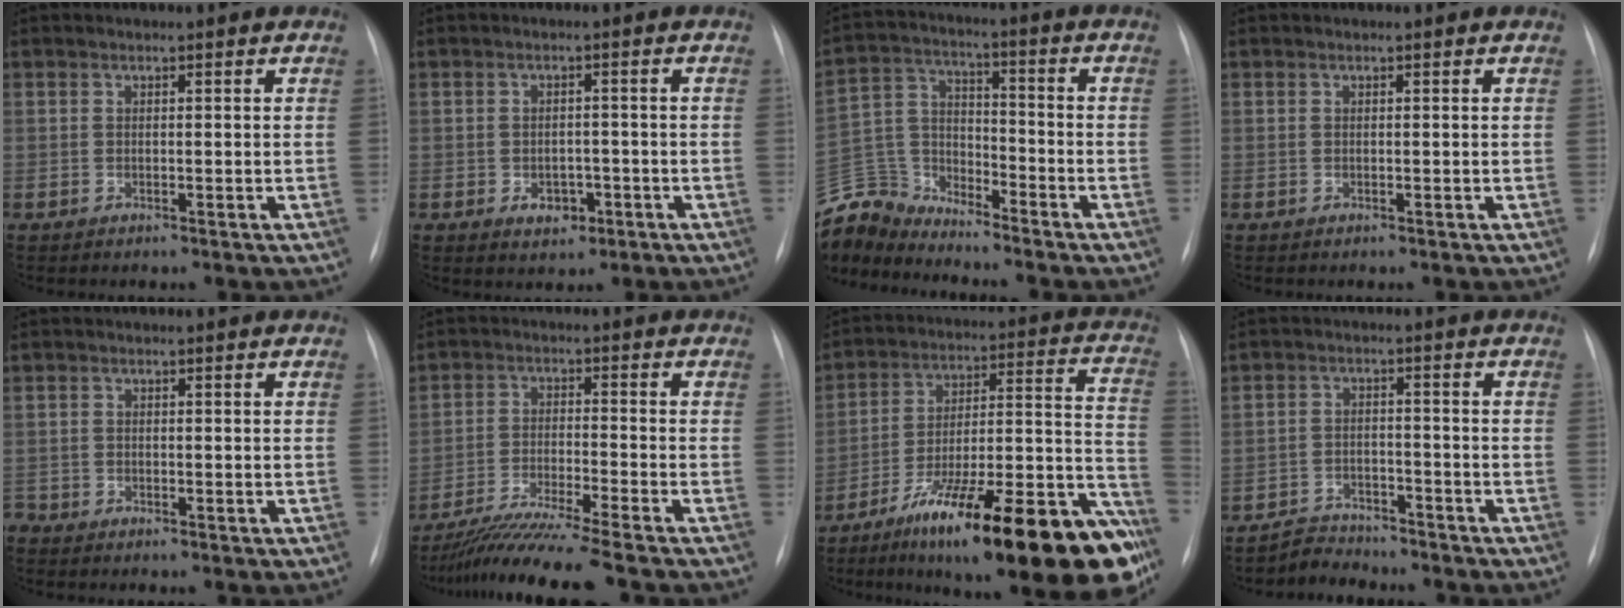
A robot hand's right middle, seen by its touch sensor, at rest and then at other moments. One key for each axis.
{"total": 3.5, "fx": -1.4, "fy": 2.5, "fz": 2.0, "tx": -0.025, "ty": 0.003, "tz": -0.010}
{"total": 11.4, "fx": -11.2, "fy": 2.2, "fz": 0.1, "tx": -0.017, "ty": 0.034, "tz": -0.222}
{"total": 0.0}
{"total": 1.2, "fx": -1.1, "fy": 0.5, "fz": 0.3, "tx": -0.007, "ty": -0.001, "tz": -0.015}
{"total": 12.4, "fx": -10.6, "fy": -1.6, "fz": 6.3, "tx": -0.103, "ty": -0.034, "tz": -0.176}
{"total": 29.1, "fx": -17.6, "fy": 5.2, "fz": 22.6, "tx": -0.248, "ty": 0.014, "tz": -0.272}
{"total": 4.7, "fx": -4.4, "fy": 1.7, "fz": -0.3, "tx": 0.002, "ty": -0.003, "tz": -0.074}